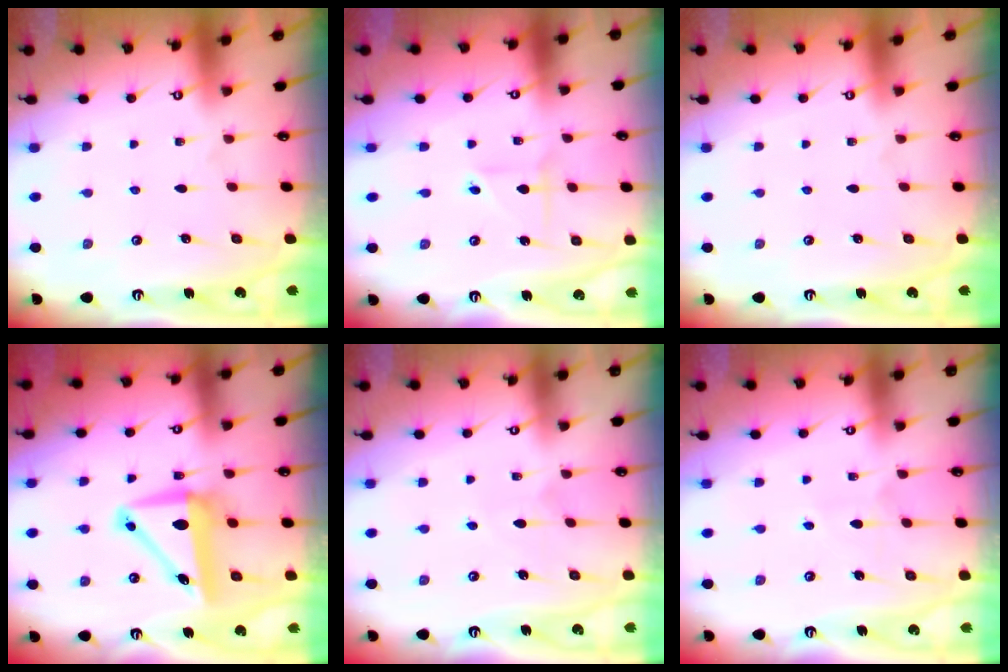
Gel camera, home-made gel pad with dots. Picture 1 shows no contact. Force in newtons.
{"total": 2.5, "press": 2.5, "slide": 0.2}
{"total": 0.0}
{"total": 9.6, "press": 9.1, "slide": 3.2}
{"total": 4.9, "press": 4.9, "slide": 0.6}
{"total": 4.7, "press": 4.7, "slide": 0.5}